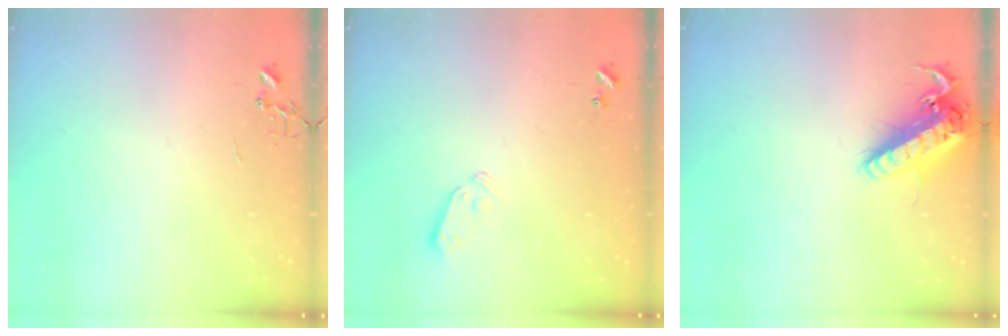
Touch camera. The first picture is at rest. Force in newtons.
{"total": 3.6, "press": 3.4, "slide": 0.9}
{"total": 17.4, "press": 17.1, "slide": 3.3}